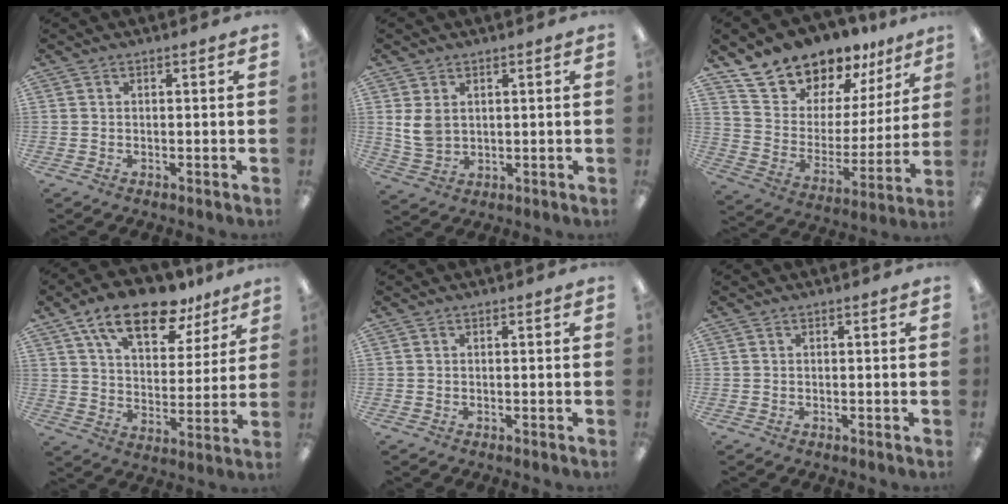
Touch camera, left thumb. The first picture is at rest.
{"total": 5.8, "force": [1.6, 4.4, 3.5], "torque": [-0.075, 0.000, 0.029]}
{"total": 15.3, "force": [14.1, 5.9, 1.0], "torque": [-0.050, -0.133, 0.262]}
{"total": 16.9, "force": [11.6, 7.4, 9.8], "torque": [-0.158, -0.057, 0.199]}
{"total": 0.0}
{"total": 0.0}